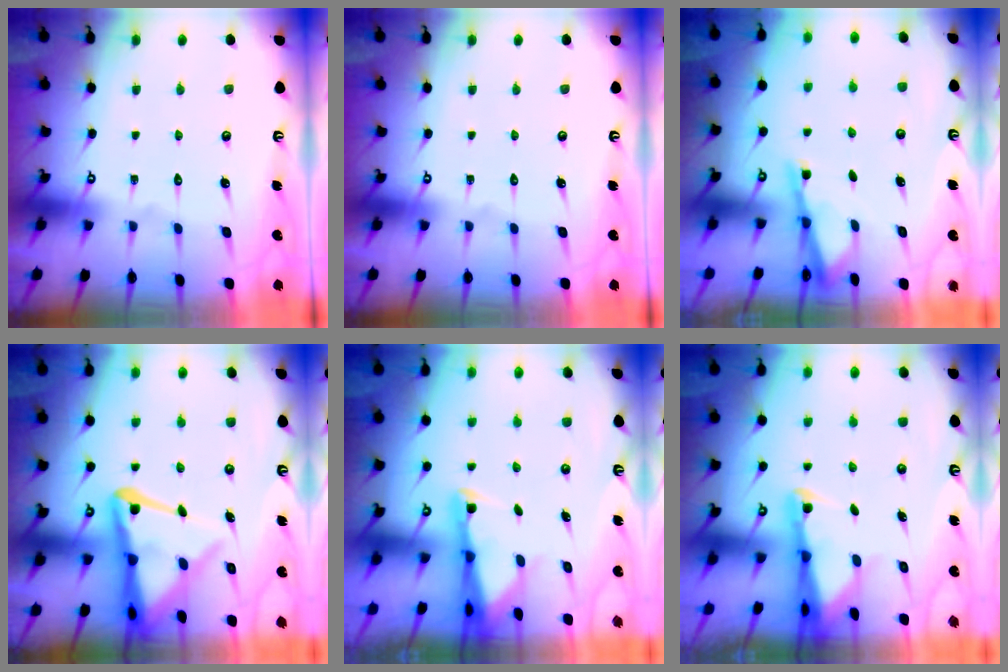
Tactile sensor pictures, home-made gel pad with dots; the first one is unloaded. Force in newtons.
{"total": 0.0}
{"total": 3.1, "press": 3.0, "slide": 0.4}
{"total": 11.5, "press": 11.4, "slide": 1.0}
{"total": 2.5, "press": 2.5, "slide": 0.5}
{"total": 2.5, "press": 2.4, "slide": 0.5}